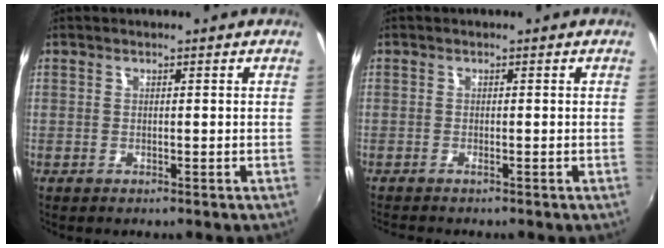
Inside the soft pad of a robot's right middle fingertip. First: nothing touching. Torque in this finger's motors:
{"motor_torque": [0.38, -0.49, 0.00, 0.00]}